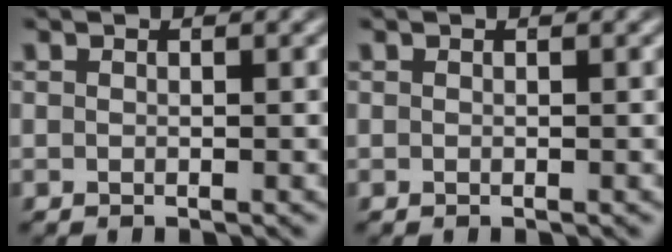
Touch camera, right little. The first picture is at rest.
{"total": 0.0}